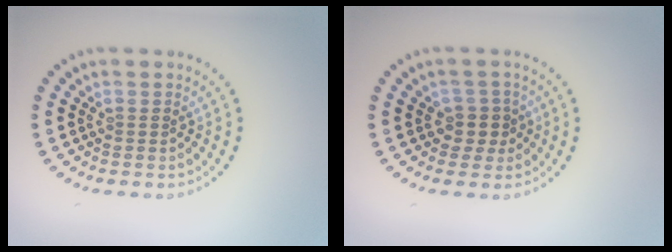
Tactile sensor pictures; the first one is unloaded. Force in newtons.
{"total": 2.1, "press": 1.7, "slide": 1.2}